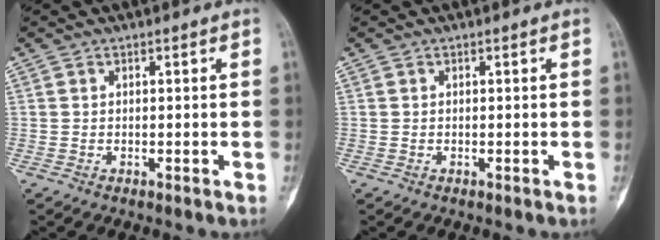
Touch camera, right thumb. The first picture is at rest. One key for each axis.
{"total": 0.0}